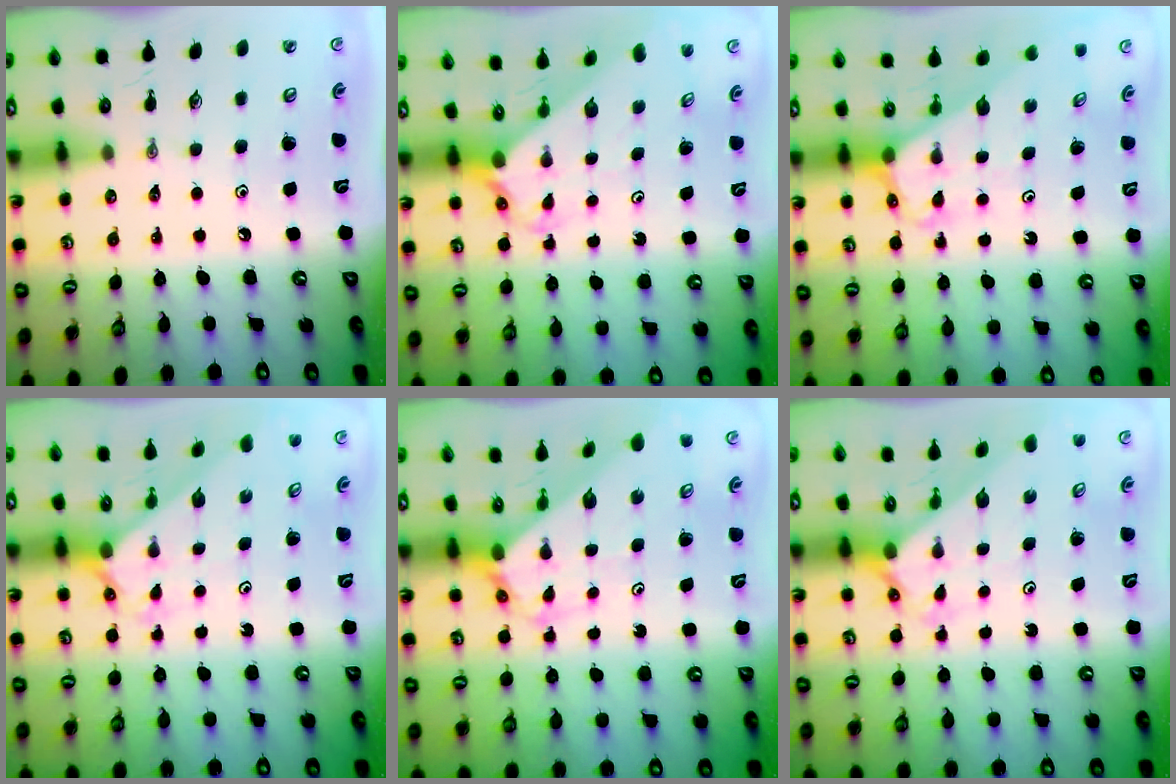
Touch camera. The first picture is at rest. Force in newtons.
{"total": 2.5, "press": 2.5, "slide": 0.3}
{"total": 3.0, "press": 3.0, "slide": 0.2}
{"total": 2.1, "press": 2.1, "slide": 0.2}
{"total": 2.7, "press": 2.7, "slide": 0.2}
{"total": 2.1, "press": 2.1, "slide": 0.2}